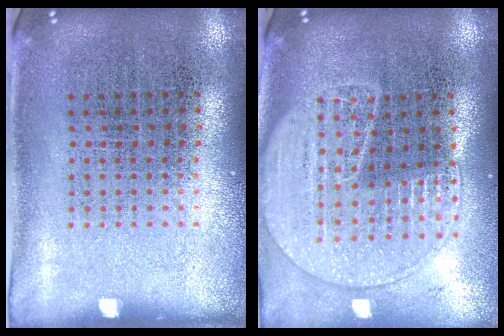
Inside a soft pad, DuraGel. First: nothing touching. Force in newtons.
{"total": 2.0, "press": 1.8, "slide": 0.8}